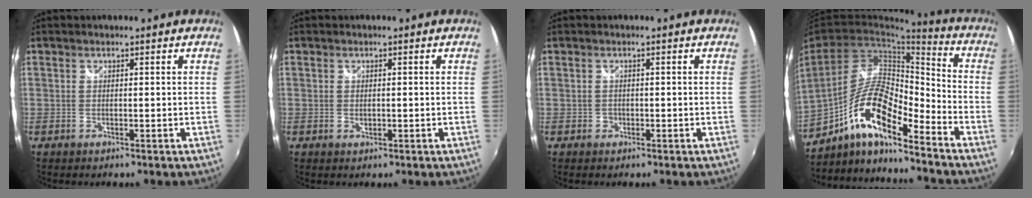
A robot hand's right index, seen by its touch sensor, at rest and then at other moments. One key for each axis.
{"total": 1.1, "fx": -0.1, "fy": 0.8, "fz": 0.8, "tx": -0.014, "ty": -0.001, "tz": -0.002}
{"total": 1.2, "fx": -0.6, "fy": 1.0, "fz": 0.2, "tx": -0.004, "ty": -0.001, "tz": -0.008}
{"total": 14.1, "fx": -8.7, "fy": 3.5, "fz": 10.5, "tx": -0.197, "ty": 0.002, "tz": -0.165}